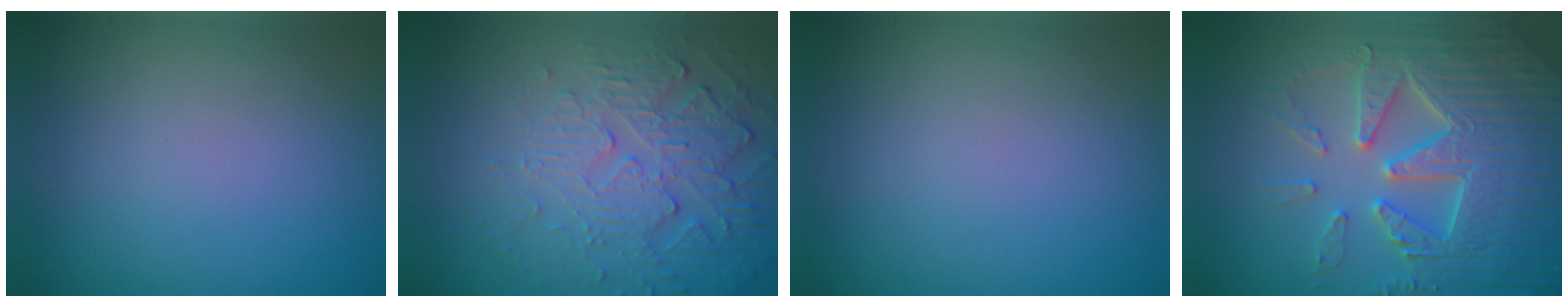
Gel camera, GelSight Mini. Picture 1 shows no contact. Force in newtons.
{"total": 6.0, "press": 3.6, "slide": 4.7}
{"total": 0.0}
{"total": 7.6, "press": 7.5, "slide": 1.5}